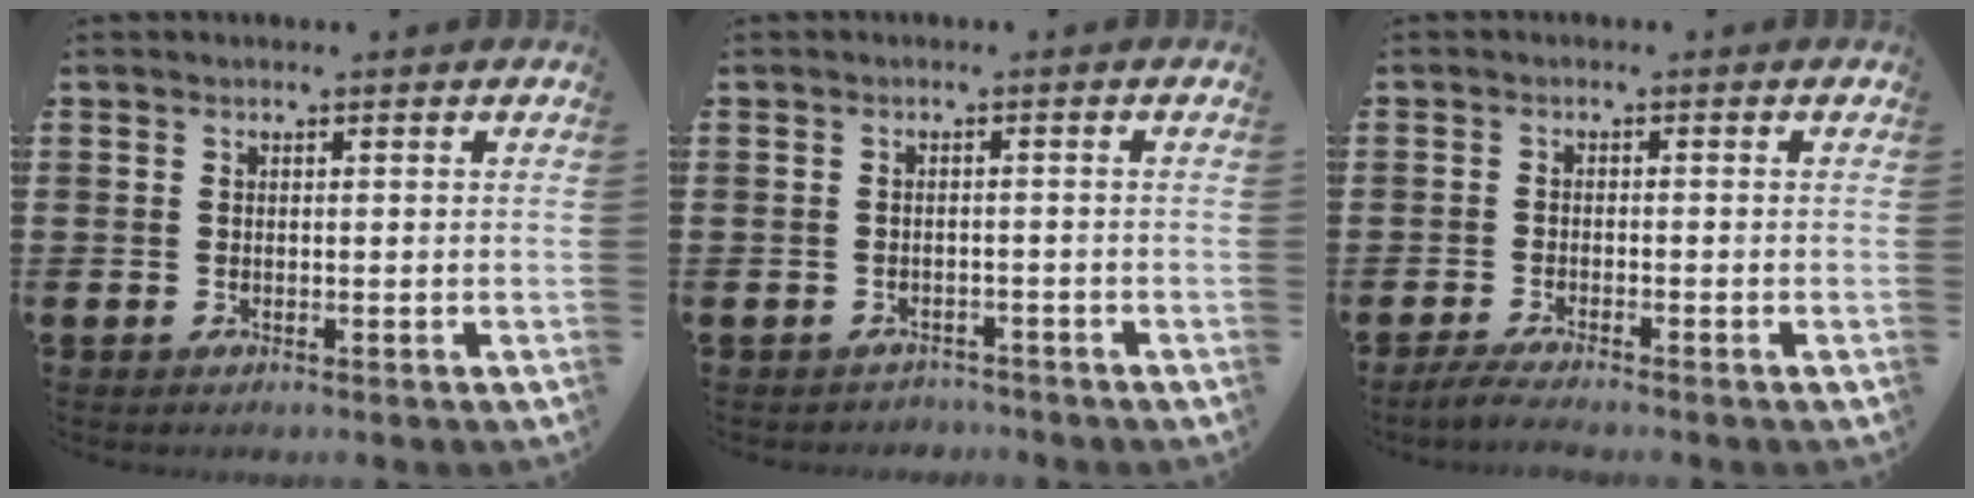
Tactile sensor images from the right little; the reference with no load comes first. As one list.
[{"total": 1.2, "force": [-1.1, 0.2, -0.2], "torque": [-0.002, 0.003, -0.026]}, {"total": 1.7, "force": [-1.5, 0.0, 0.8], "torque": [-0.014, 0.002, -0.030]}]